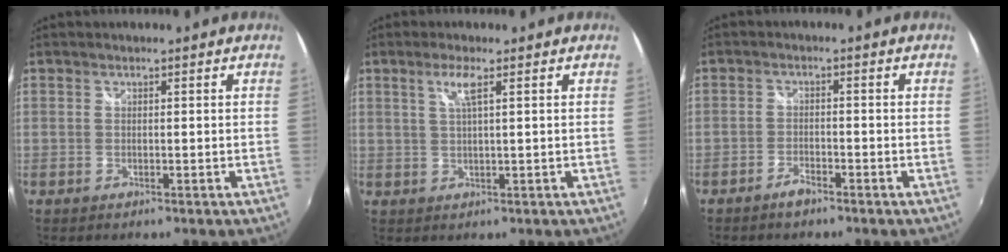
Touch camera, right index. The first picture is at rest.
{"total": 3.2, "force": [1.5, -0.2, 2.8], "torque": [-0.056, 0.001, 0.029]}
{"total": 2.5, "force": [-2.1, 0.8, 1.1], "torque": [-0.033, 0.002, -0.040]}